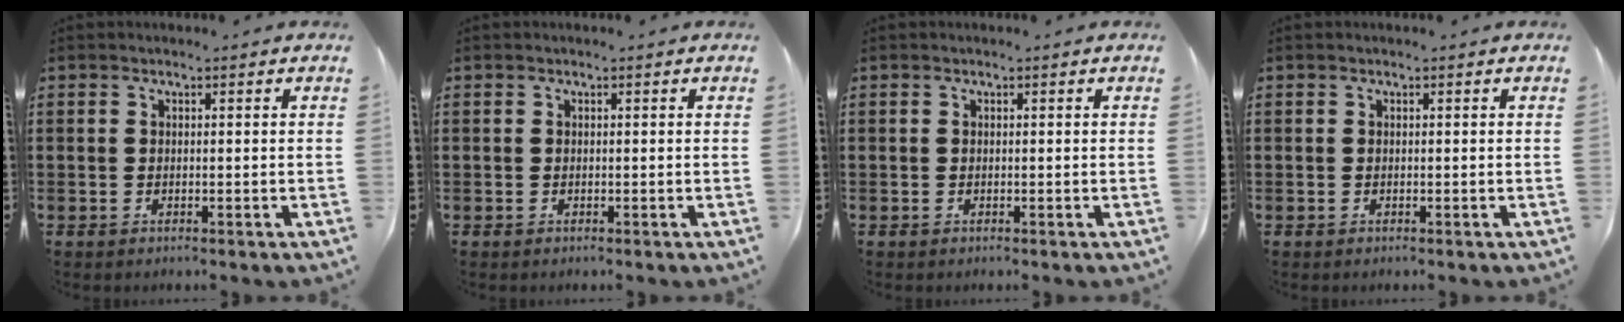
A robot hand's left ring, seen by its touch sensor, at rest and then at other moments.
{"total": 0.0}
{"total": 0.0}
{"total": 0.0}